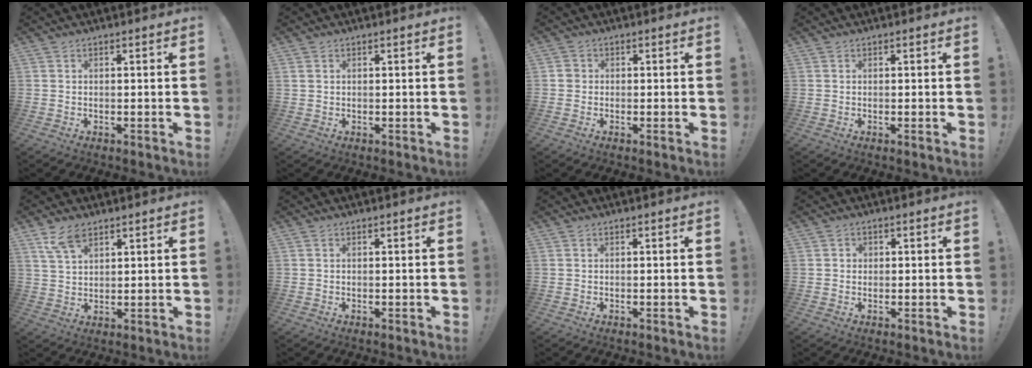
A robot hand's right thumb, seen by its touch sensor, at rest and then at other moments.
{"total": 0.7, "force": [0.3, 0.6, 0.3], "torque": [-0.010, 0.004, 0.006]}
{"total": 2.0, "force": [-0.5, 1.8, 0.7], "torque": [-0.018, 0.010, -0.007]}
{"total": 0.5, "force": [-0.2, -0.1, 0.4], "torque": [-0.014, 0.002, -0.002]}
{"total": 7.4, "force": [4.7, 3.7, 4.4], "torque": [-0.084, -0.014, 0.091]}
{"total": 0.0}
{"total": 0.0}
{"total": 1.3, "force": [0.0, 1.3, 0.4], "torque": [-0.004, 0.001, 0.000]}